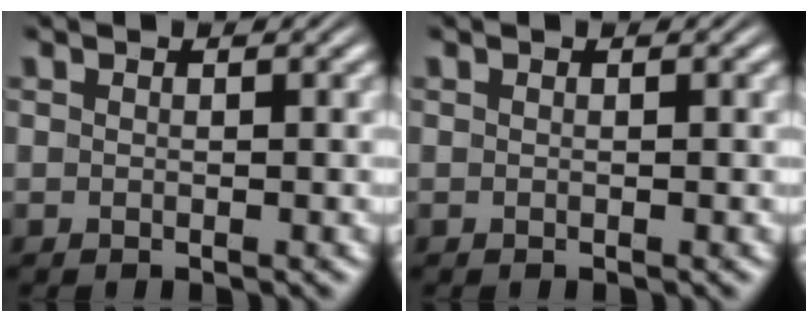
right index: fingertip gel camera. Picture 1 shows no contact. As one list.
[{"total": 0.0}]